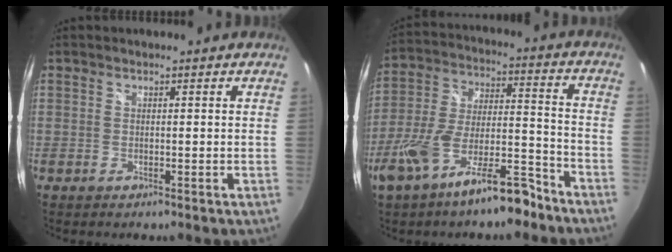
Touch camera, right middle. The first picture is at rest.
{"total": 16.3, "force": [-11.1, 4.7, 11.0], "torque": [-0.210, -0.010, -0.180]}